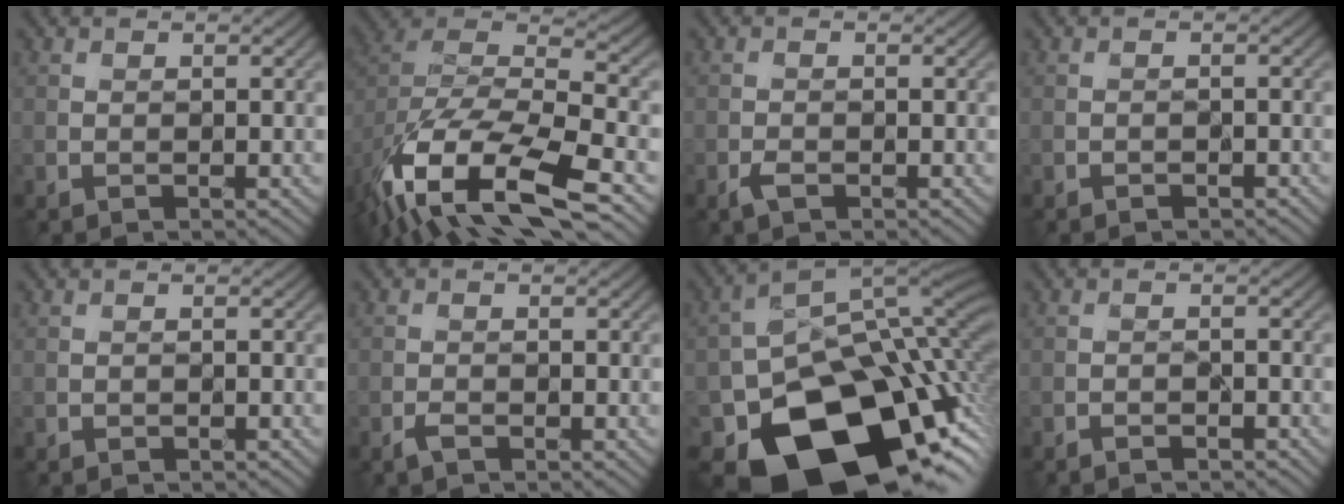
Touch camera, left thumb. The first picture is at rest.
{"total": 15.5, "force": [-8.0, 7.2, 11.2], "torque": [-0.245, -0.035, -0.113]}
{"total": 1.3, "force": [-0.8, 0.6, 0.8], "torque": [-0.016, -0.001, -0.019]}
{"total": 0.8, "force": [-0.7, 0.2, 0.2], "torque": [0.001, 0.001, -0.014]}
{"total": 0.0}
{"total": 1.0, "force": [-0.7, 0.4, 0.6], "torque": [-0.014, 0.000, -0.019]}
{"total": 18.3, "force": [-8.2, 11.9, 11.3], "torque": [-0.172, -0.043, -0.115]}
{"total": 1.6, "force": [-1.4, 0.4, 0.6], "torque": [-0.006, 0.003, -0.026]}